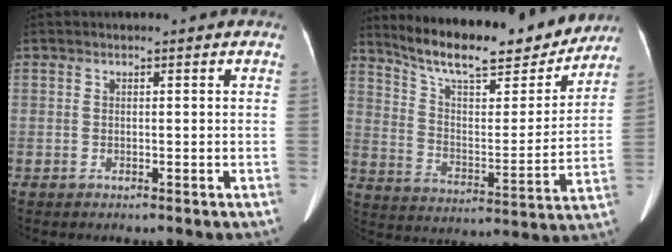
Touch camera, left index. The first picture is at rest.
{"total": 21.7, "force": [19.0, 4.3, 9.6], "torque": [-0.156, -0.011, 0.285]}